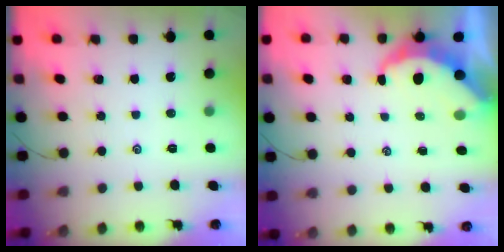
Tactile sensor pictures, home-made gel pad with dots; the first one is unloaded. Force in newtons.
{"total": 7.1, "press": 7.1, "slide": 0.9}